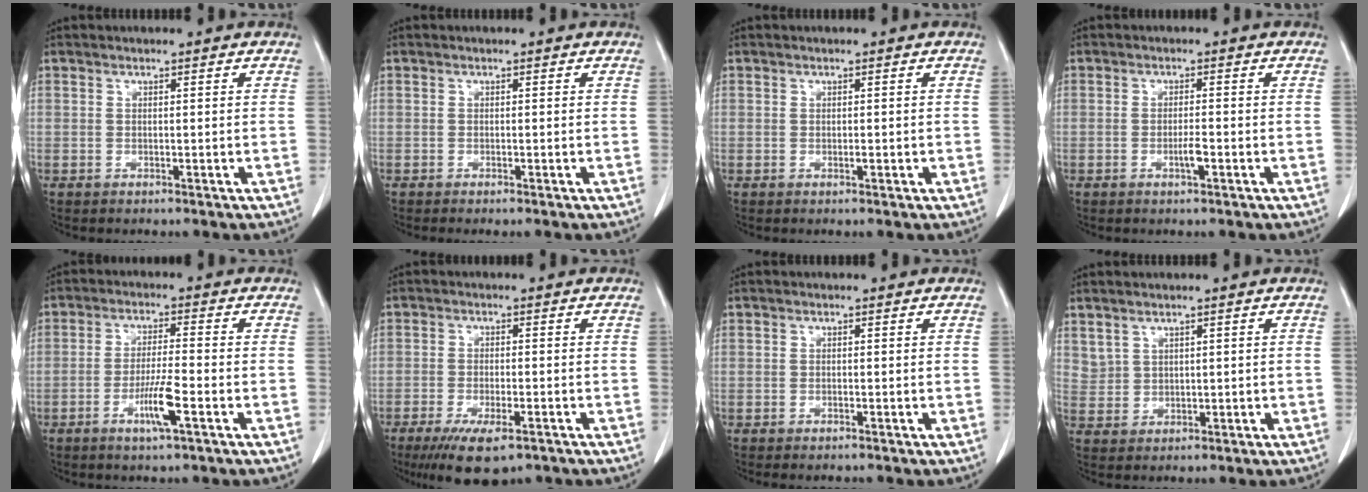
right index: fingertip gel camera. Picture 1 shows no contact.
{"total": 0.6, "force": [-0.5, -0.1, 0.4], "torque": [-0.008, 0.000, -0.008]}
{"total": 0.7, "force": [-0.1, 0.3, 0.6], "torque": [-0.010, 0.000, 0.000]}
{"total": 2.0, "force": [-0.8, 0.2, 1.9], "torque": [-0.035, -0.001, -0.014]}
{"total": 6.0, "force": [-2.6, 0.0, 5.4], "torque": [-0.103, -0.009, -0.049]}
{"total": 8.3, "force": [-5.3, 2.2, 5.9], "torque": [-0.102, -0.018, -0.080]}
{"total": 0.8, "force": [-0.7, 0.0, 0.5], "torque": [-0.016, -0.004, -0.007]}
{"total": 2.3, "force": [1.7, 1.5, 0.5], "torque": [-0.008, 0.001, 0.040]}